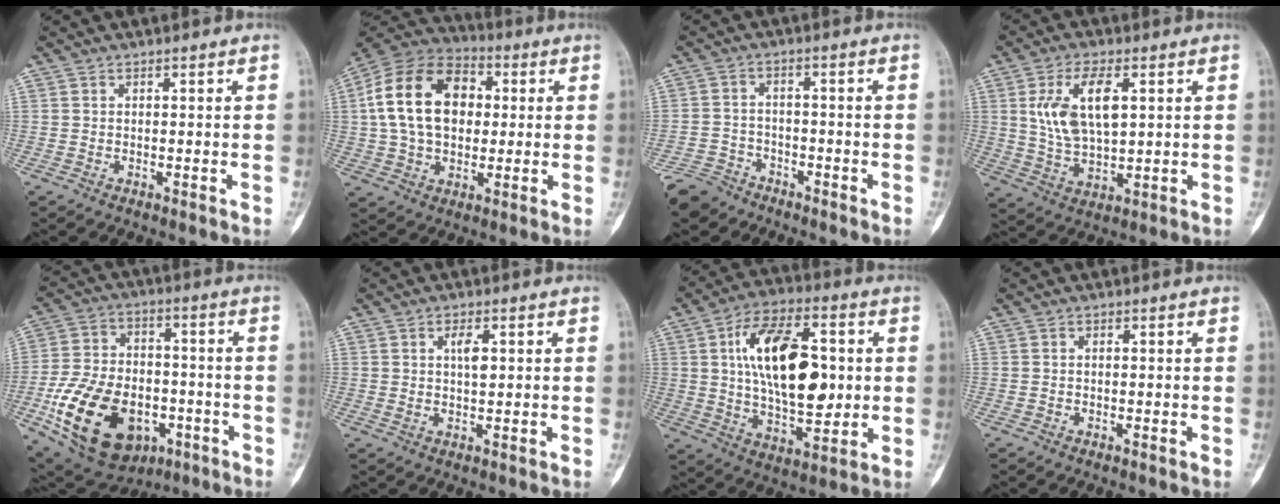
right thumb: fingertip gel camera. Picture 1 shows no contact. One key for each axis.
{"total": 19.1, "fx": 2.8, "fy": 13.0, "fz": 13.7, "tx": -0.234, "ty": 0.022, "tz": 0.045}
{"total": 6.0, "fx": -5.0, "fy": 3.3, "fz": 0.6, "tx": -0.006, "ty": 0.021, "tz": -0.100}
{"total": 11.3, "fx": 2.9, "fy": 5.4, "fz": 9.5, "tx": -0.178, "ty": -0.009, "tz": 0.062}
{"total": 22.3, "fx": -7.7, "fy": 14.3, "fz": 15.2, "tx": -0.260, "ty": 0.022, "tz": -0.113}
{"total": 3.2, "fx": 0.9, "fy": 1.3, "fz": 2.8, "tx": -0.044, "ty": -0.003, "tz": 0.015}
{"total": 20.8, "fx": 2.7, "fy": 10.9, "fz": 17.6, "tx": -0.262, "ty": -0.003, "tz": 0.046}
{"total": 0.0}